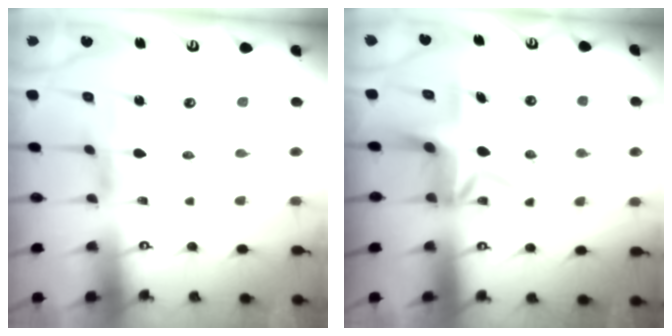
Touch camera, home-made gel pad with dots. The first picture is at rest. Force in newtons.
{"total": 6.6, "press": 6.2, "slide": 2.3}